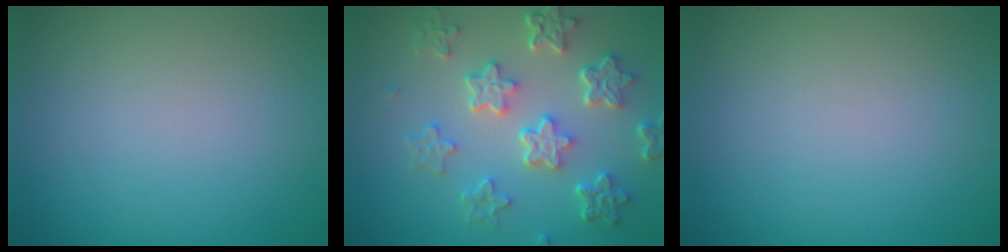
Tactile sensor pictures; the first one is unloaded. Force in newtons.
{"total": 6.1, "press": 4.6, "slide": 4.0}
{"total": 0.0}